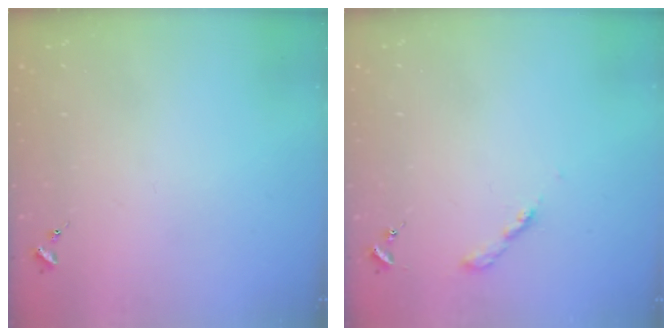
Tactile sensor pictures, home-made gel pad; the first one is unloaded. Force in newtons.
{"total": 3.1, "press": 3.1, "slide": 0.2}